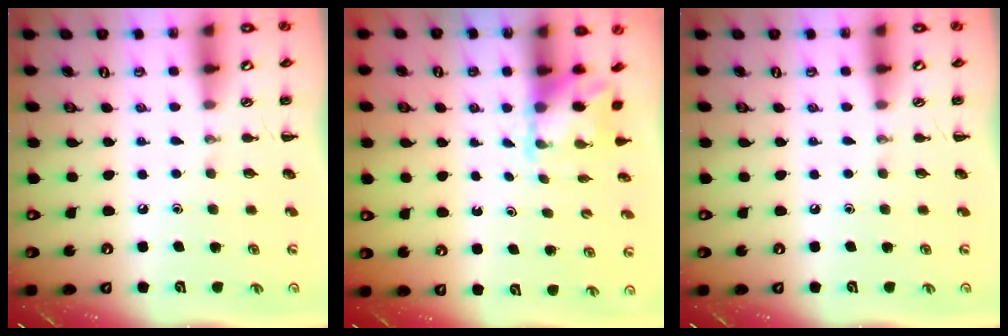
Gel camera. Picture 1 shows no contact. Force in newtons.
{"total": 2.0, "press": 1.9, "slide": 0.7}
{"total": 0.0}